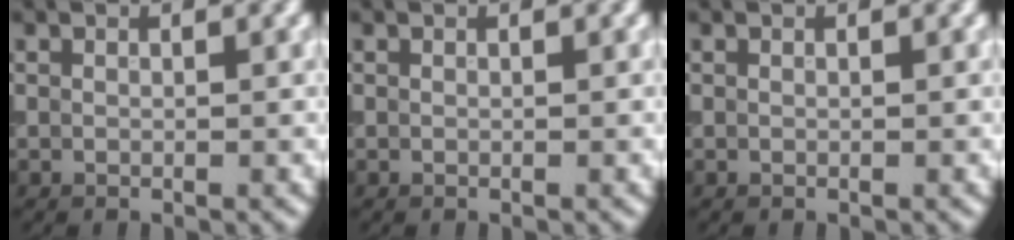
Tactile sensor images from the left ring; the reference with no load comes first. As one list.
[{"total": 0.0}, {"total": 0.0}]